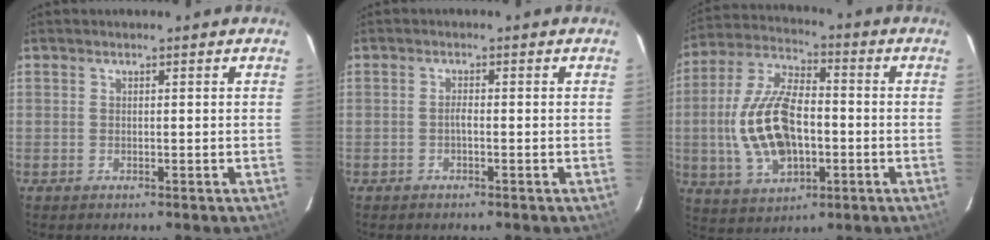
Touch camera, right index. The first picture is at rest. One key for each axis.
{"total": 1.0, "fx": -0.5, "fy": 0.2, "fz": 0.8, "tx": -0.016, "ty": 0.004, "tz": -0.011}
{"total": 16.7, "fx": -2.2, "fy": 8.9, "fz": 14.0, "tx": -0.295, "ty": 0.006, "tz": -0.032}